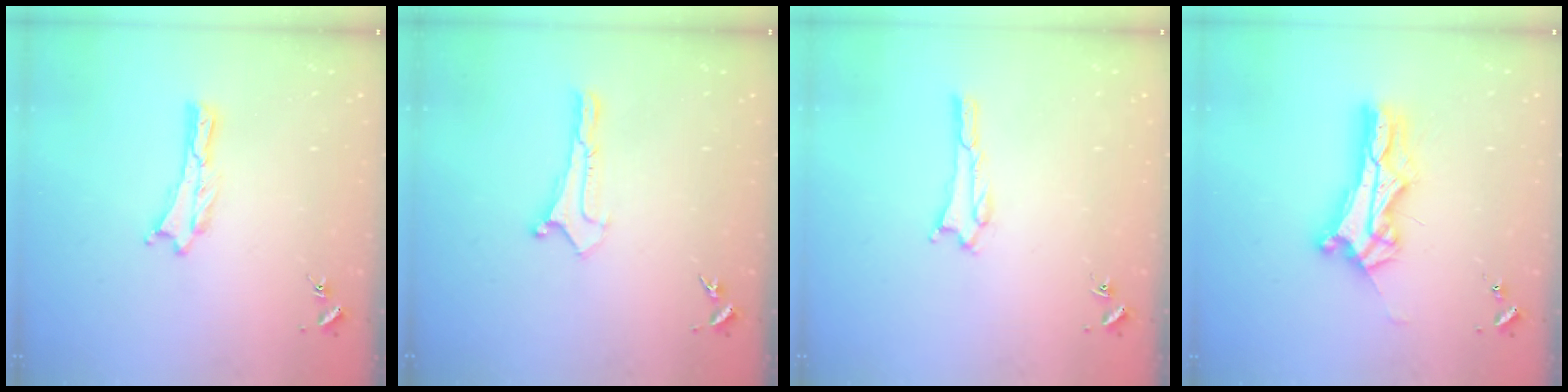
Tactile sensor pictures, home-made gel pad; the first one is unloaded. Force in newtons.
{"total": 0.0}
{"total": 1.6, "press": 1.6, "slide": 0.1}
{"total": 9.2, "press": 9.2, "slide": 0.7}